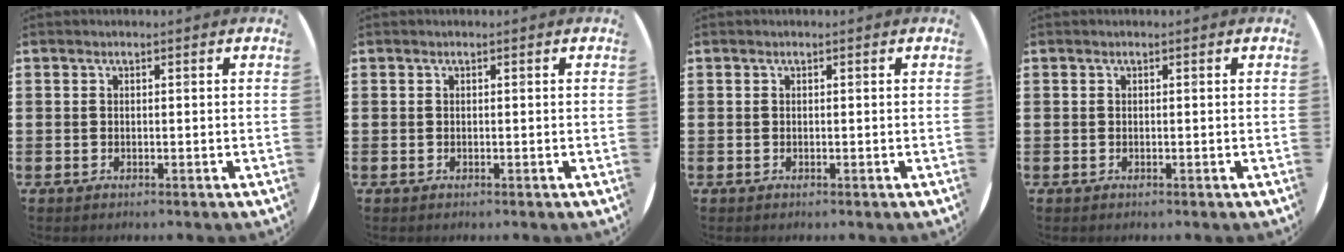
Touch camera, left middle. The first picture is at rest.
{"total": 0.0}
{"total": 0.0}
{"total": 0.0}